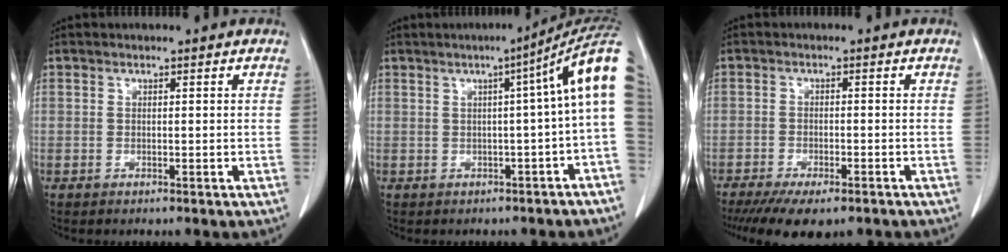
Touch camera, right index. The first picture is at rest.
{"total": 9.3, "force": [1.3, -0.7, 9.2], "torque": [-0.103, 0.033, 0.008]}
{"total": 9.5, "force": [-7.1, 3.3, 5.4], "torque": [-0.080, -0.012, -0.106]}